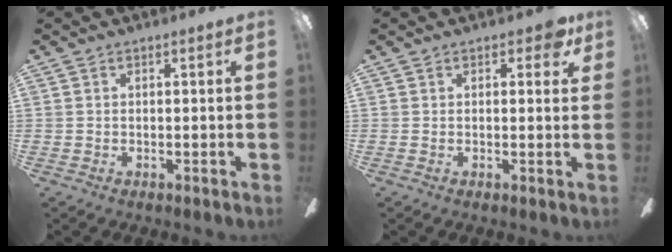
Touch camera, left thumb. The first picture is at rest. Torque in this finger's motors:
{"motor_torque": [0.38, 0.37, 0.25, -0.12, 0.00]}